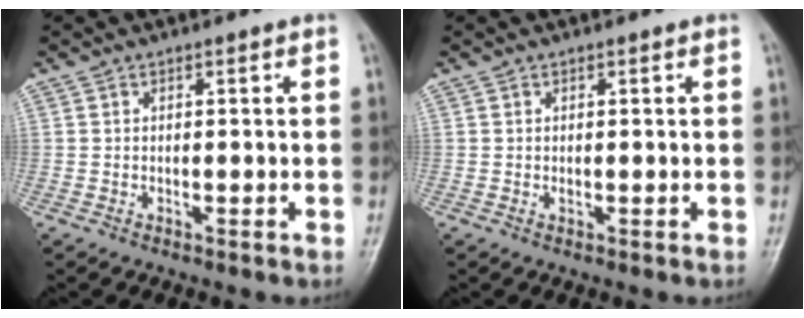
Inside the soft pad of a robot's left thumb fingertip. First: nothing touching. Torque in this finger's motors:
{"motor_torque": [0.02, 0.12, 0.15, 0.14, 0.00]}